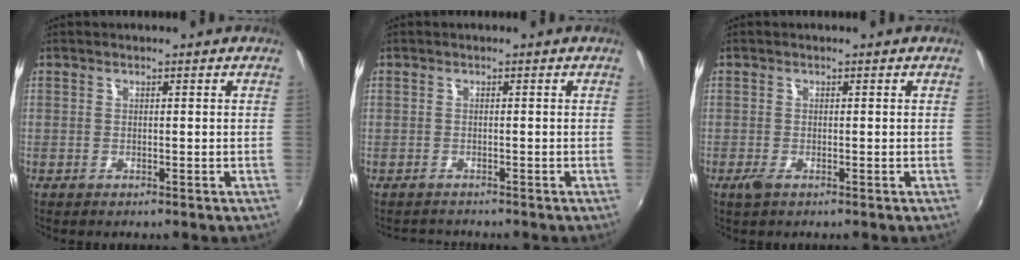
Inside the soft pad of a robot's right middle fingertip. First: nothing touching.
{"total": 2.1, "force": [-1.6, 1.3, -0.2], "torque": [0.001, 0.010, -0.023]}
{"total": 1.5, "force": [-0.8, 0.6, 1.1], "torque": [-0.024, -0.005, -0.016]}